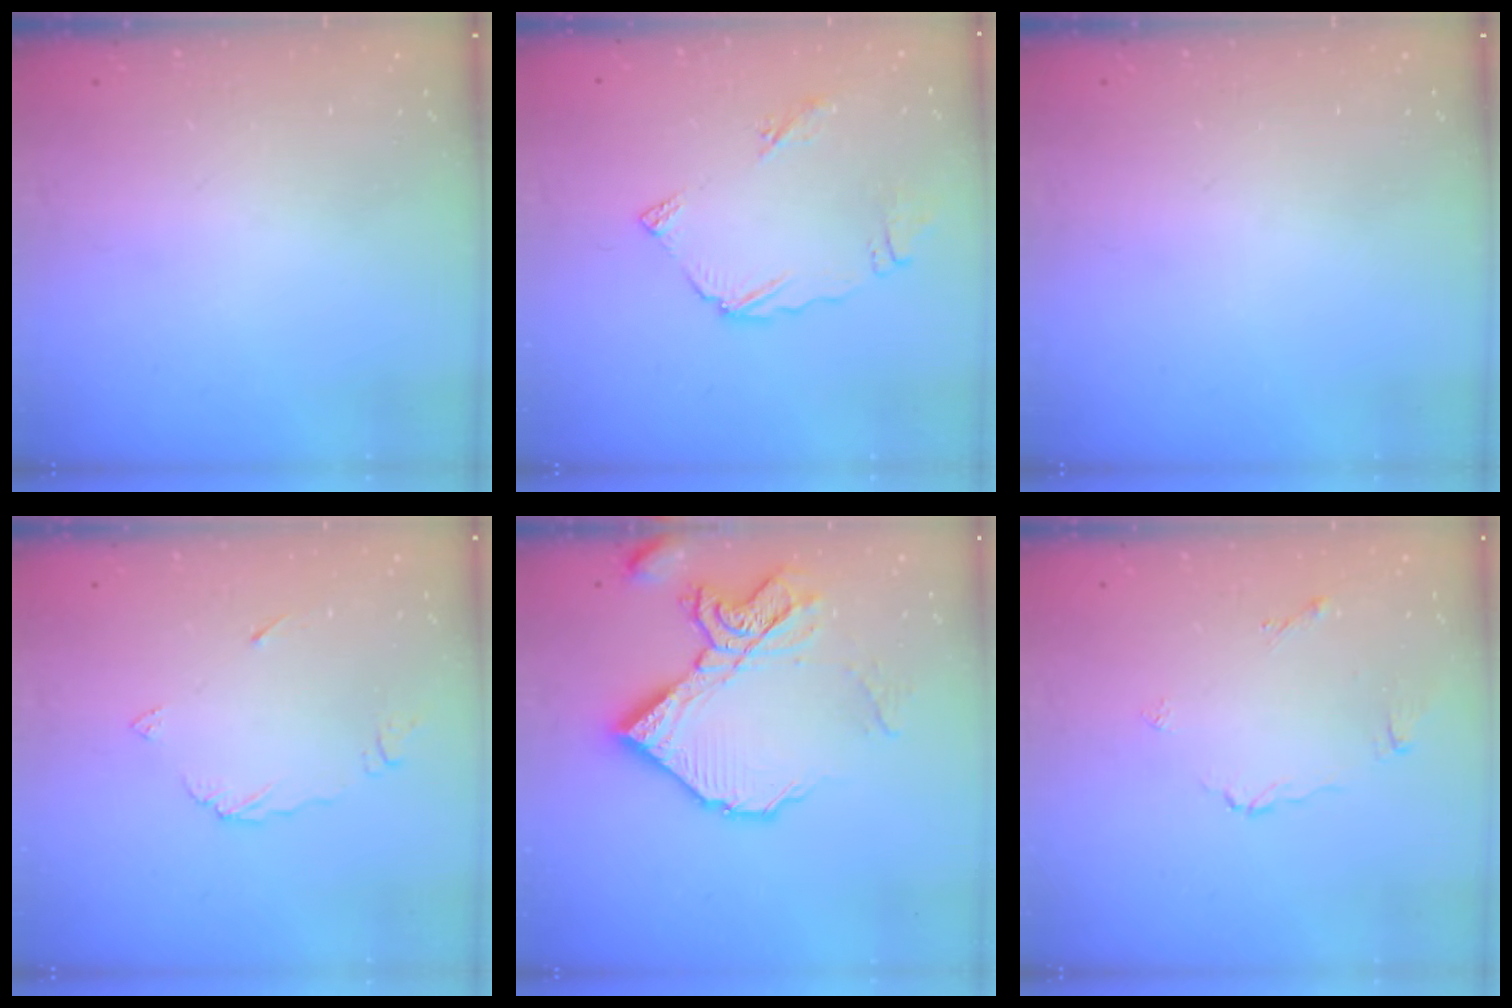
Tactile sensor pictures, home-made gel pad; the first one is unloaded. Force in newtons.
{"total": 8.2, "press": 8.1, "slide": 0.9}
{"total": 0.0}
{"total": 5.8, "press": 5.8, "slide": 0.3}
{"total": 15.5, "press": 15.4, "slide": 1.2}
{"total": 4.7, "press": 4.7, "slide": 0.1}